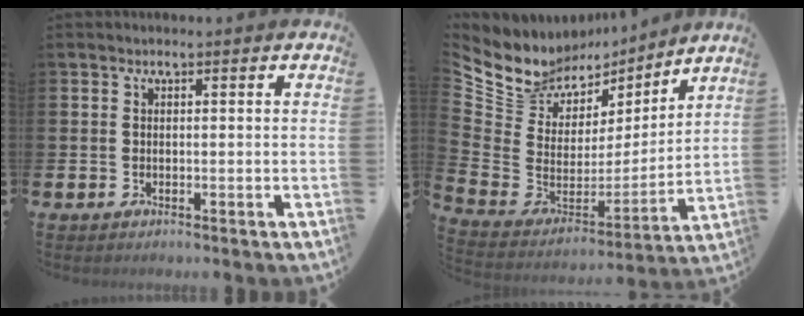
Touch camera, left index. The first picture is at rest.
{"total": 7.7, "force": [6.4, 4.4, 0.1], "torque": [-0.054, -0.053, 0.116]}